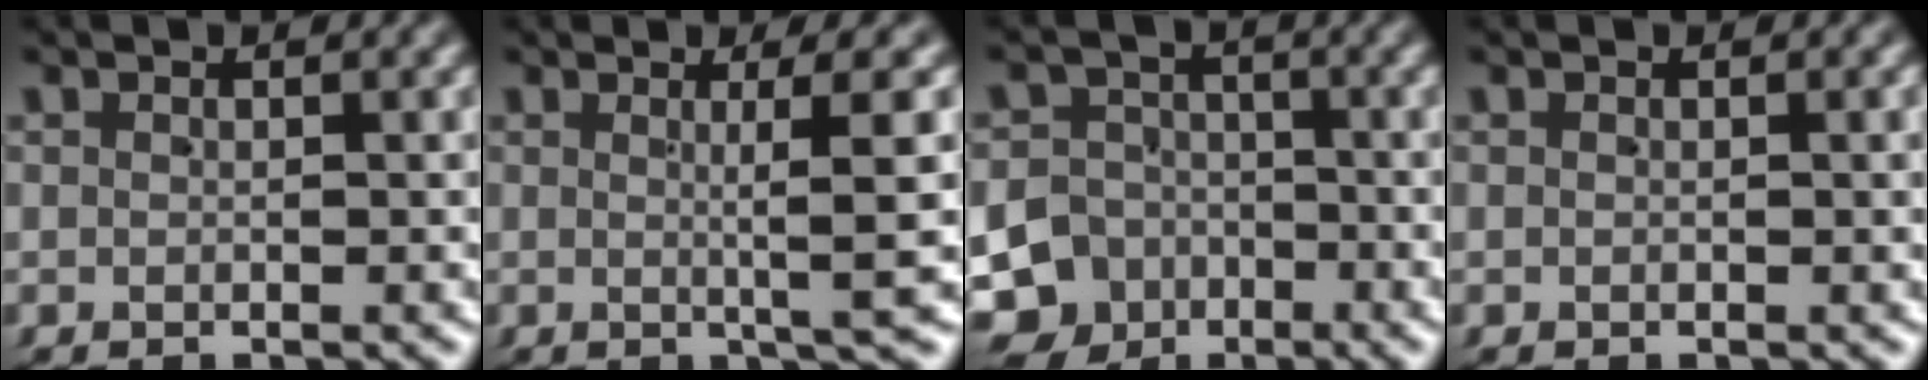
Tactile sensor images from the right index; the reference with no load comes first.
{"total": 3.6, "force": [0.8, -1.2, 3.3], "torque": [-0.048, 0.009, 0.010]}
{"total": 14.4, "force": [-6.1, 12.7, 2.8], "torque": [-0.077, -0.061, -0.110]}
{"total": 0.0}